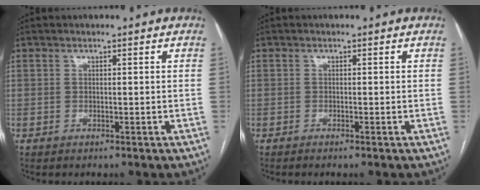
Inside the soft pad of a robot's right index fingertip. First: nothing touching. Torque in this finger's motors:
{"motor_torque": [-0.13, -0.06, -0.03, 0.01]}